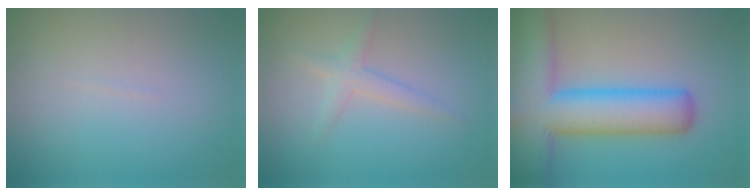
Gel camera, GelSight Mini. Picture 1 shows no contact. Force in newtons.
{"total": 1.8, "press": 1.8, "slide": 0.0}
{"total": 11.0, "press": 11.0, "slide": 0.5}